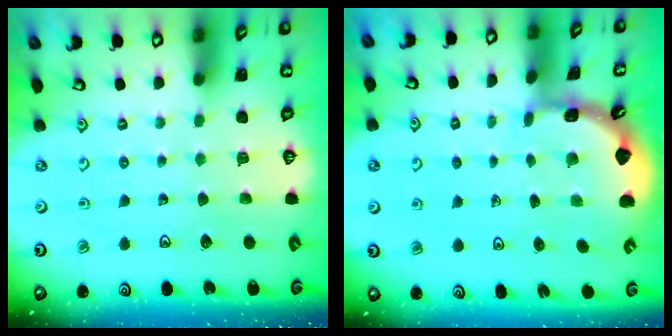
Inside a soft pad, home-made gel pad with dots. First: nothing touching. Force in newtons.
{"total": 1.8, "press": 1.8, "slide": 0.1}